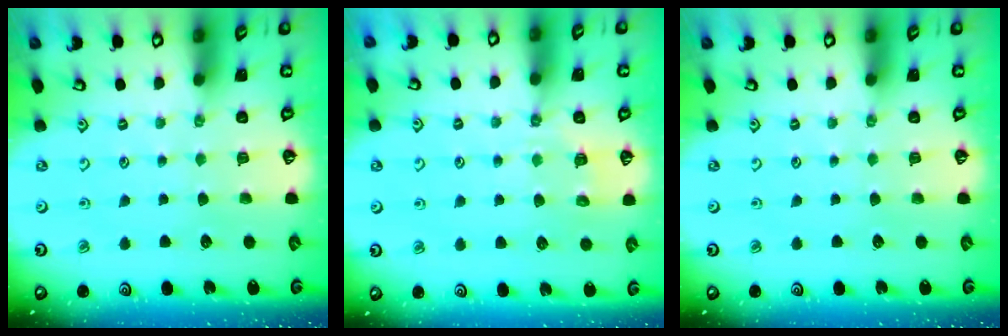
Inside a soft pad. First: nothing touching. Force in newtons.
{"total": 5.1, "press": 5.0, "slide": 1.0}
{"total": 0.0}